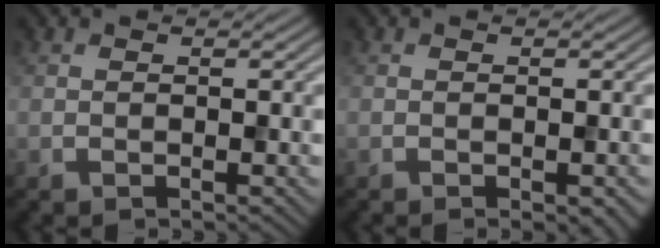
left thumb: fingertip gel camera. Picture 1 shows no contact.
{"total": 2.1, "force": [-1.2, 0.5, 1.7], "torque": [-0.019, 0.002, -0.014]}